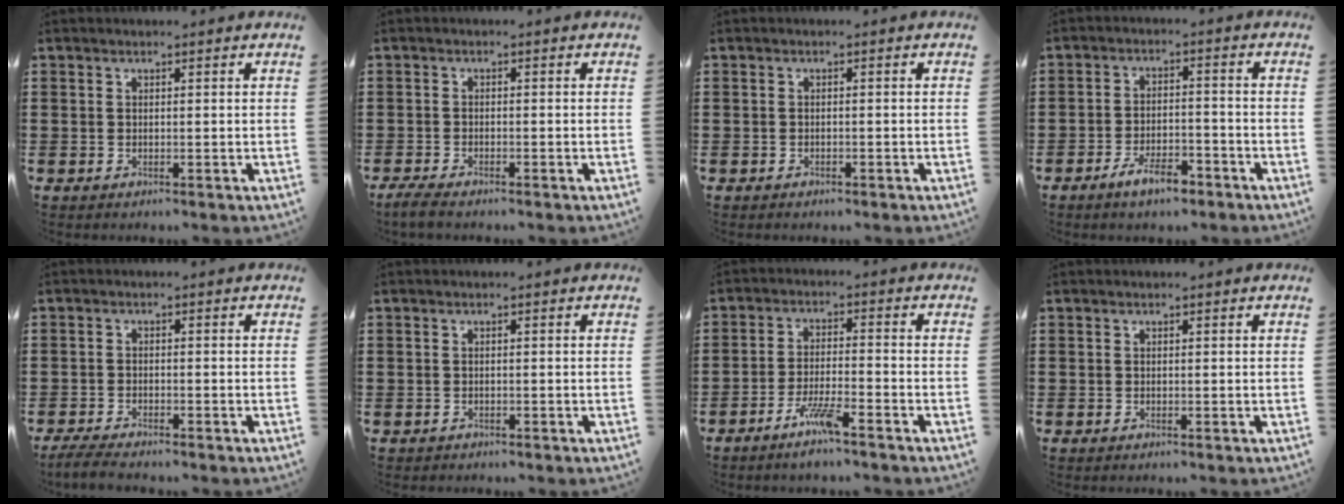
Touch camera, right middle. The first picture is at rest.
{"total": 2.1, "force": [-1.8, 0.4, 0.8], "torque": [-0.023, 0.001, -0.039]}
{"total": 0.9, "force": [-0.8, 0.4, 0.1], "torque": [-0.003, 0.000, -0.017]}
{"total": 5.5, "force": [-4.2, 1.7, 3.2], "torque": [-0.063, 0.004, -0.081]}
{"total": 3.2, "force": [-3.0, 0.4, 0.9], "torque": [-0.030, -0.004, -0.066]}
{"total": 0.8, "force": [-0.7, 0.3, -0.1], "torque": [0.001, 0.002, -0.017]}
{"total": 5.5, "force": [-3.8, 0.4, 3.9], "torque": [-0.085, -0.007, -0.069]}
{"total": 0.0}